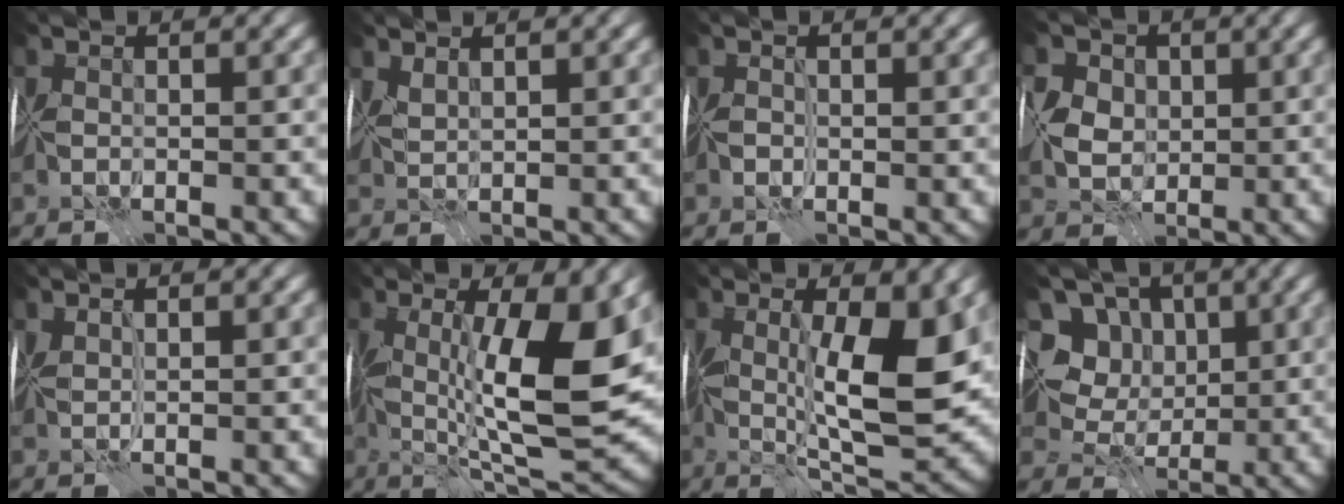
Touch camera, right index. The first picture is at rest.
{"total": 1.8, "force": [1.5, -1.0, -0.4], "torque": [0.008, 0.001, 0.036]}
{"total": 0.8, "force": [0.3, -0.5, -0.6], "torque": [0.016, -0.001, 0.006]}
{"total": 4.0, "force": [1.1, 3.3, 1.9], "torque": [-0.029, 0.015, 0.010]}
{"total": 1.8, "force": [1.1, -1.2, -0.6], "torque": [0.013, 0.002, 0.028]}
{"total": 10.7, "force": [0.9, 1.6, 10.5], "torque": [-0.170, -0.008, 0.023]}
{"total": 8.8, "force": [0.9, 1.4, 8.6], "torque": [-0.133, -0.010, 0.022]}
{"total": 4.9, "force": [1.7, 4.2, 1.9], "torque": [-0.019, -0.005, 0.006]}